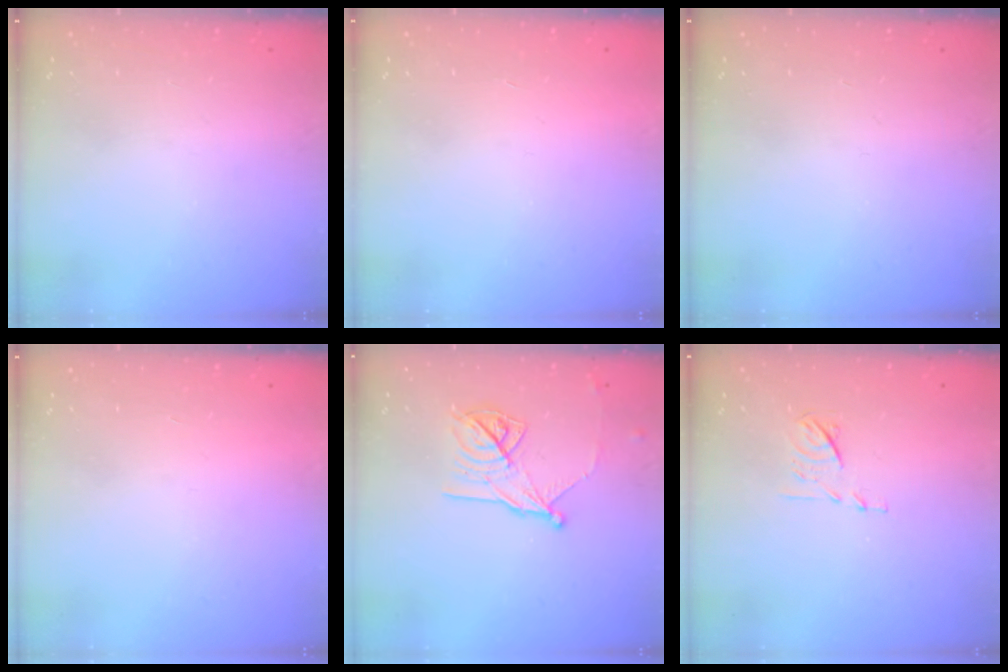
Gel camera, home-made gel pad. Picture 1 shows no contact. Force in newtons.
{"total": 1.5, "press": 1.5, "slide": 0.1}
{"total": 0.0}
{"total": 1.7, "press": 1.7, "slide": 0.1}
{"total": 12.9, "press": 12.9, "slide": 0.2}
{"total": 6.6, "press": 6.6, "slide": 0.9}